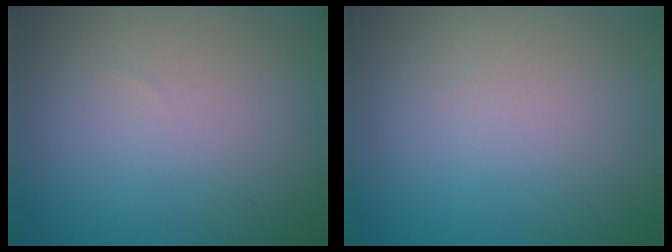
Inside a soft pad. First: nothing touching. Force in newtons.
{"total": 0.0}